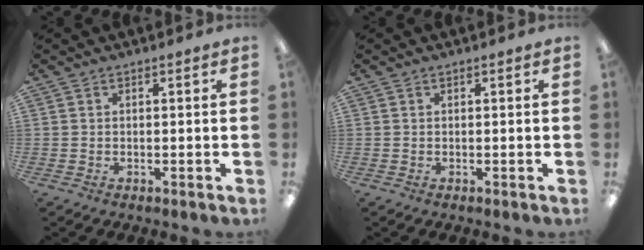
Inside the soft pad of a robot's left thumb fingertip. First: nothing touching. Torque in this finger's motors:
{"motor_torque": [-0.12, 0.12, -0.06, 0.09, 0.00]}